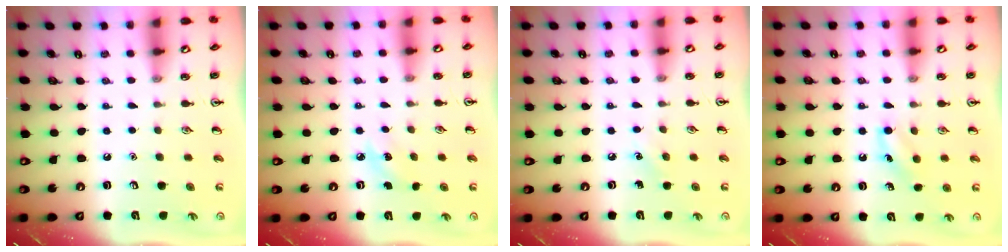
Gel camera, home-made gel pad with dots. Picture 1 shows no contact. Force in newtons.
{"total": 4.8, "press": 4.6, "slide": 1.5}
{"total": 3.8, "press": 3.5, "slide": 1.3}
{"total": 6.6, "press": 6.2, "slide": 2.1}